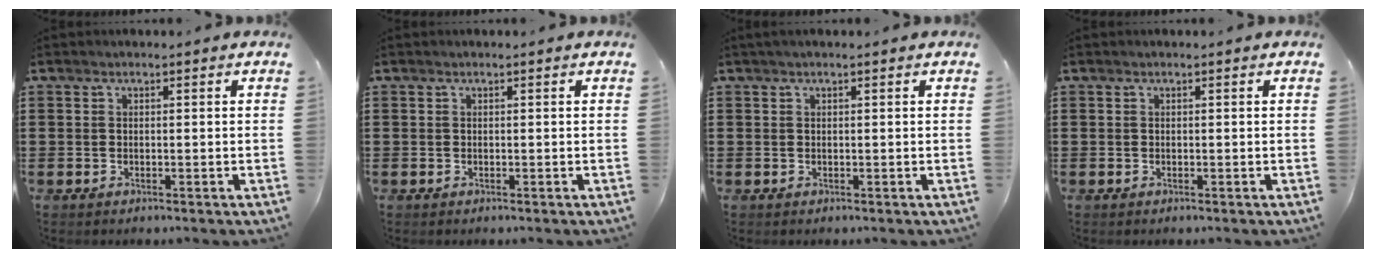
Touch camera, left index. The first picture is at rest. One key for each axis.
{"total": 0.0}
{"total": 0.5, "fx": 0.3, "fy": 0.0, "fz": 0.5, "tx": -0.008, "ty": 0.000, "tz": 0.006}
{"total": 0.0}